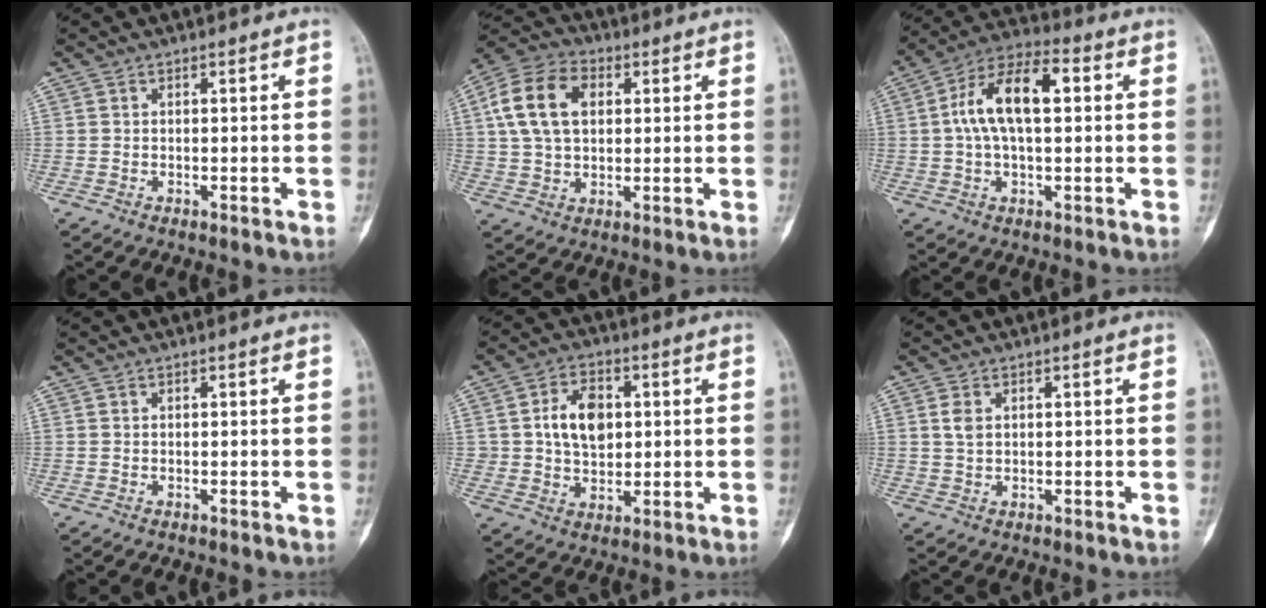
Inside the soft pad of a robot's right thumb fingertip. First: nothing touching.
{"total": 13.4, "force": [3.2, 9.0, 9.3], "torque": [-0.160, 0.013, 0.053]}
{"total": 13.4, "force": [1.9, 6.7, 11.5], "torque": [-0.209, 0.034, 0.026]}
{"total": 0.0}
{"total": 9.7, "force": [1.6, 7.0, 6.5], "torque": [-0.075, 0.001, 0.031]}
{"total": 2.6, "force": [0.8, 1.8, 1.8], "torque": [-0.029, 0.001, 0.017]}